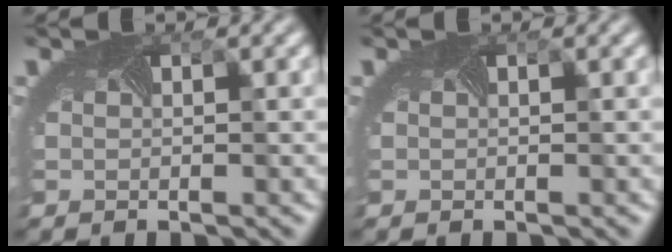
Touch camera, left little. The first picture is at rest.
{"total": 0.0}